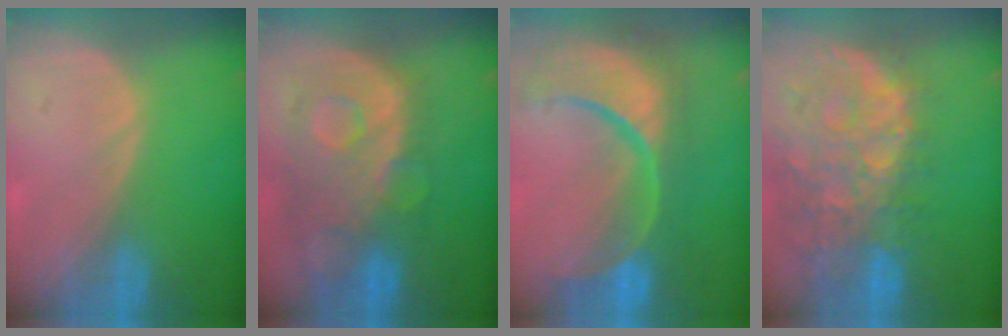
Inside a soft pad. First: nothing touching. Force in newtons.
{"total": 11.3, "press": 9.8, "slide": 5.6}
{"total": 13.9, "press": 11.0, "slide": 8.5}
{"total": 14.0, "press": 11.3, "slide": 8.2}